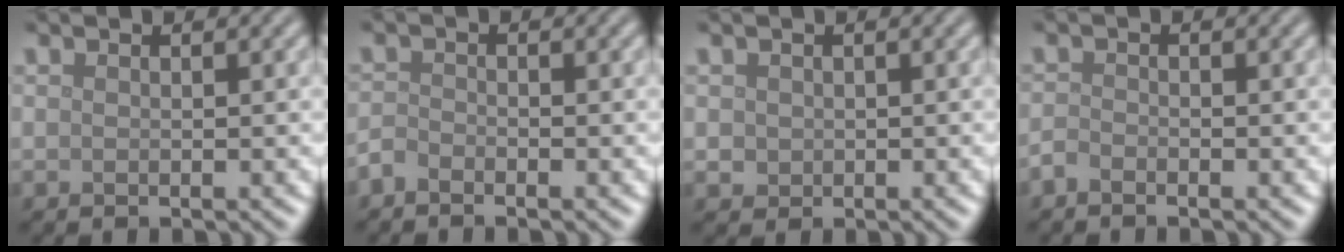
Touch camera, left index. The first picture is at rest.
{"total": 1.3, "force": [-1.1, 0.4, 0.5], "torque": [-0.012, 0.001, -0.029]}
{"total": 1.0, "force": [0.2, 1.0, 0.3], "torque": [-0.002, -0.002, 0.003]}
{"total": 0.9, "force": [-0.8, 0.3, 0.4], "torque": [-0.008, -0.001, -0.020]}